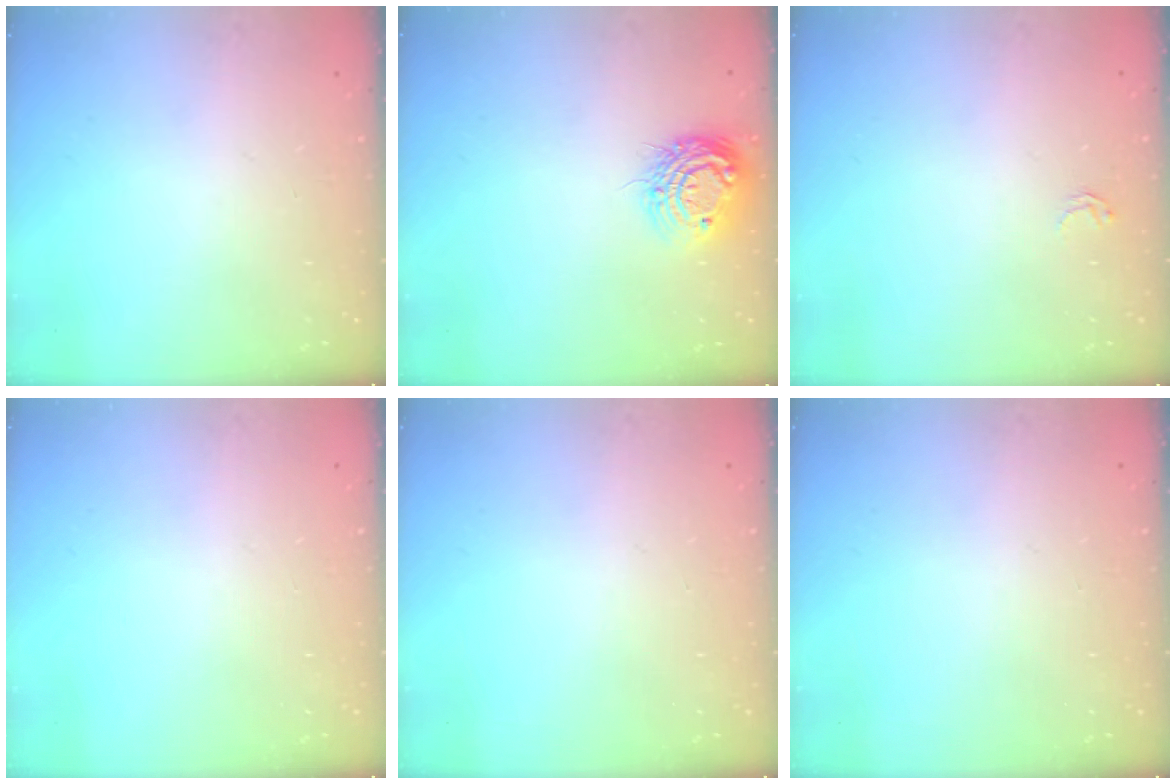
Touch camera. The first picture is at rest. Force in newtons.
{"total": 11.0, "press": 10.9, "slide": 0.8}
{"total": 1.8, "press": 1.8, "slide": 0.0}
{"total": 0.0}
{"total": 0.0}
{"total": 0.0}